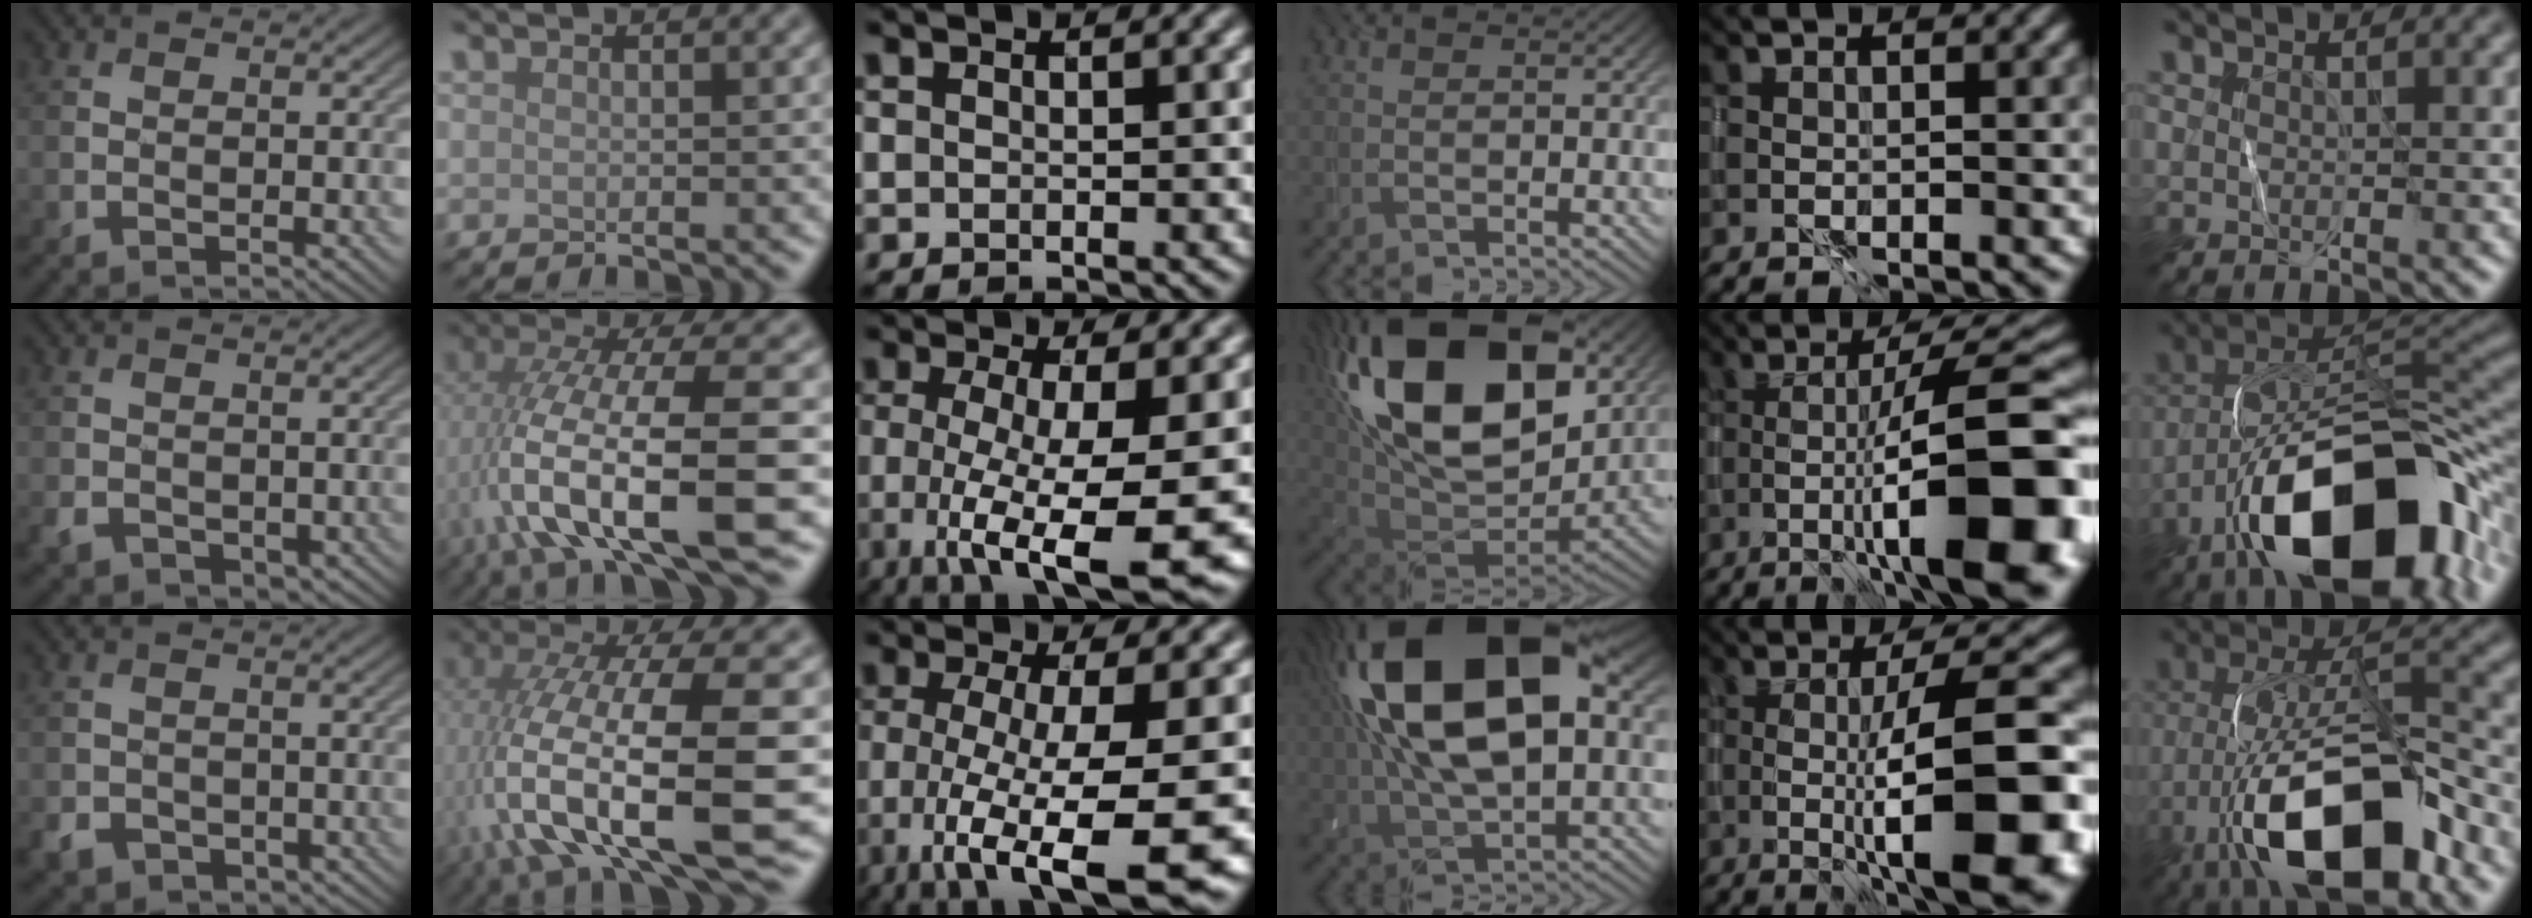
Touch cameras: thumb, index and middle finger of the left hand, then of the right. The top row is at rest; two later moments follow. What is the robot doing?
{"motion": "wrap", "object": "ribbon"}